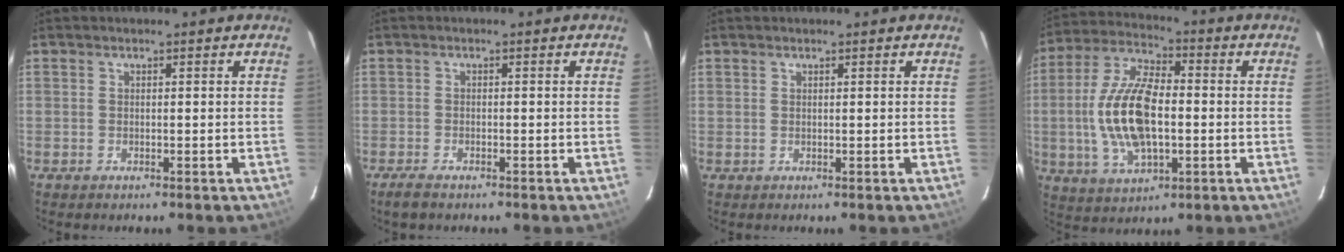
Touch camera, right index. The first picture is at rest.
{"total": 2.7, "force": [-2.1, 0.8, 1.5], "torque": [-0.038, -0.008, -0.041]}
{"total": 0.5, "force": [0.3, 0.4, -0.1], "torque": [0.002, 0.002, 0.005]}
{"total": 16.1, "force": [-1.4, 7.6, 14.1], "torque": [-0.292, 0.005, -0.023]}